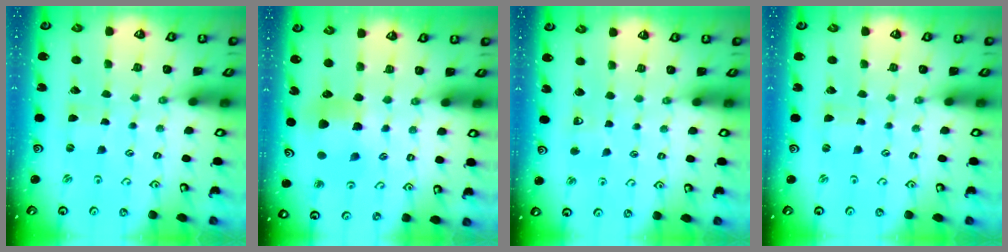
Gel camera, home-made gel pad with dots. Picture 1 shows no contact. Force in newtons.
{"total": 8.5, "press": 8.4, "slide": 0.7}
{"total": 4.9, "press": 4.8, "slide": 0.9}
{"total": 0.0}